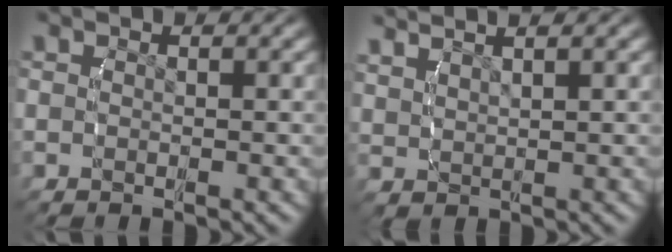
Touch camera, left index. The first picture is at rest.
{"total": 3.9, "force": [3.5, 0.2, 1.7], "torque": [-0.019, 0.015, 0.066]}